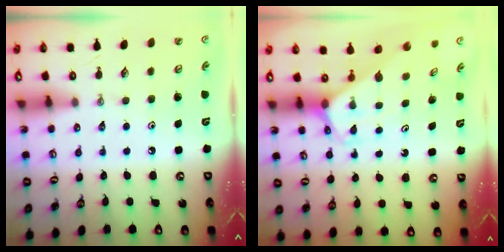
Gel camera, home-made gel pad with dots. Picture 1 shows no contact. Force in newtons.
{"total": 2.6, "press": 2.6, "slide": 0.2}